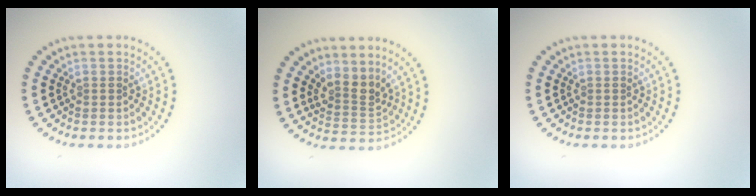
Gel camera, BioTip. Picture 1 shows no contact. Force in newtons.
{"total": 2.7, "press": 2.0, "slide": 1.8}
{"total": 0.0}